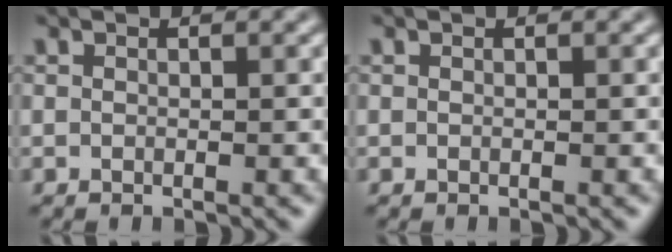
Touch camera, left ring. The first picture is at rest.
{"total": 0.0}